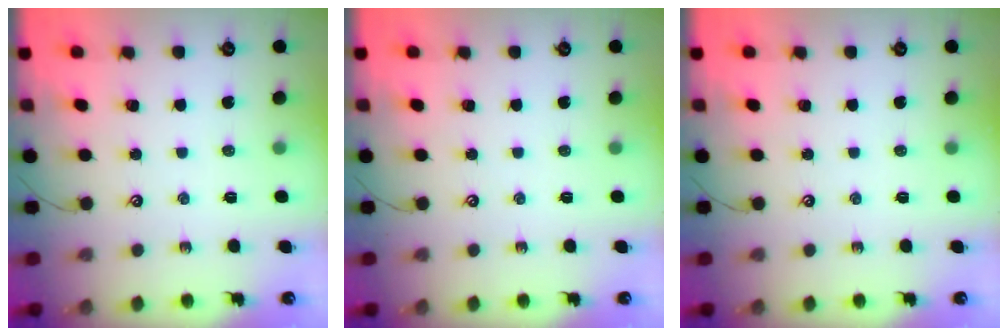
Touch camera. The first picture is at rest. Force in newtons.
{"total": 0.0}
{"total": 0.0}